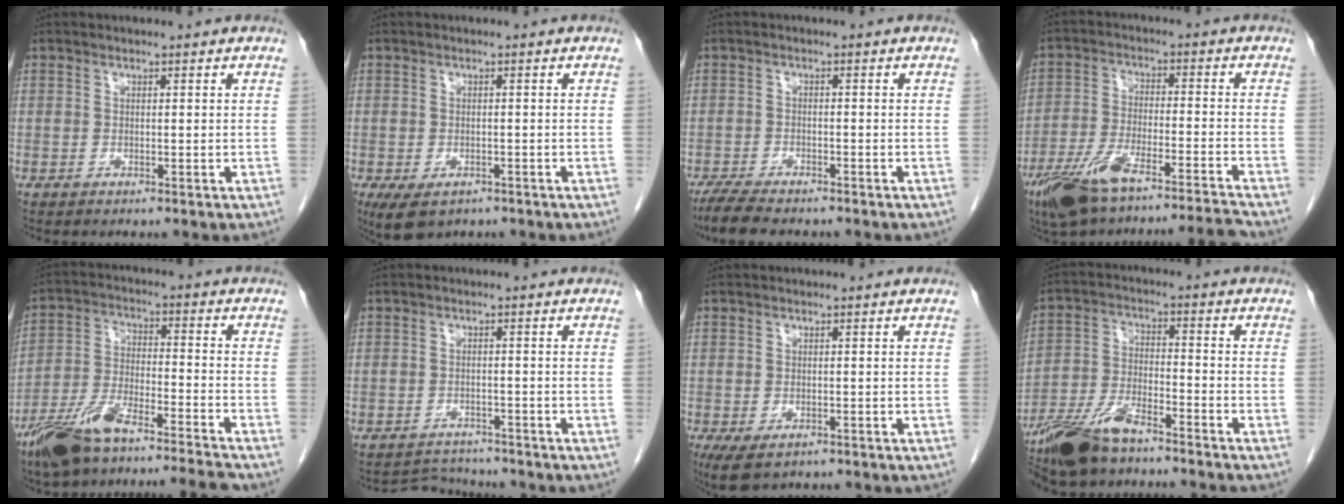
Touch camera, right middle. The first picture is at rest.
{"total": 5.4, "force": [-3.4, 3.0, 2.9], "torque": [-0.051, -0.008, -0.049]}
{"total": 6.8, "force": [-5.7, 1.4, 3.4], "torque": [-0.061, -0.016, -0.093]}
{"total": 13.4, "force": [-11.0, -0.1, 7.6], "torque": [-0.140, -0.009, -0.188]}
{"total": 13.8, "force": [-11.7, 0.1, 7.4], "torque": [-0.143, -0.003, -0.208]}
{"total": 3.3, "force": [-3.1, 0.6, -0.9], "torque": [0.009, -0.003, -0.046]}
{"total": 5.0, "force": [-3.0, 2.6, 2.9], "torque": [-0.052, -0.010, -0.046]}
{"total": 10.4, "force": [-8.3, 1.9, 5.9], "torque": [-0.120, -0.012, -0.155]}